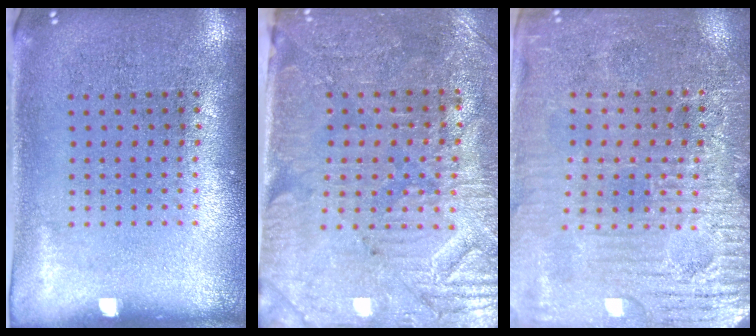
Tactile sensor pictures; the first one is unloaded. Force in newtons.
{"total": 3.5, "press": 3.3, "slide": 1.2}
{"total": 3.5, "press": 3.4, "slide": 0.8}